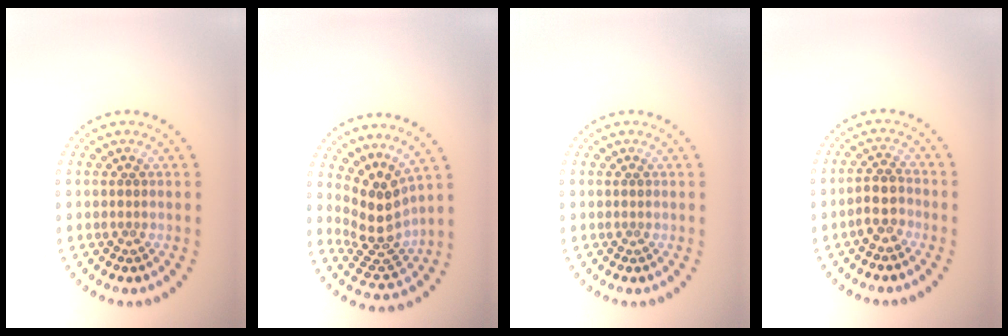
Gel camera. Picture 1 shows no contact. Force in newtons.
{"total": 4.0, "press": 2.9, "slide": 2.7}
{"total": 0.0}
{"total": 2.5, "press": 2.2, "slide": 1.3}